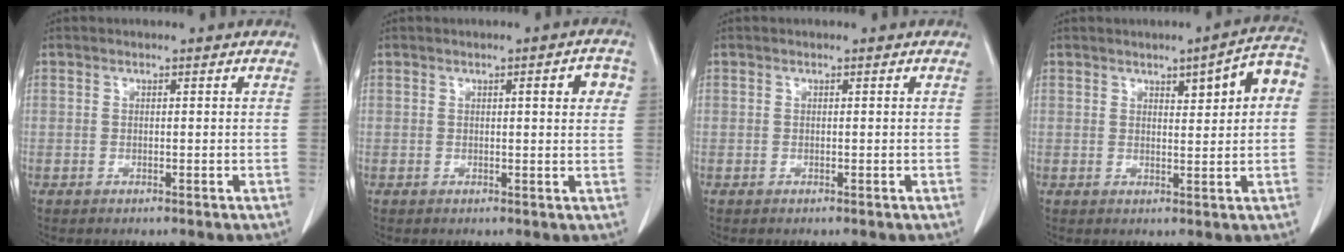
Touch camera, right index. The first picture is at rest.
{"total": 3.7, "force": [1.1, 0.7, 3.5], "torque": [-0.041, 0.005, 0.012]}
{"total": 0.0}
{"total": 7.0, "force": [1.9, 1.2, 6.6], "torque": [-0.088, 0.017, 0.024]}